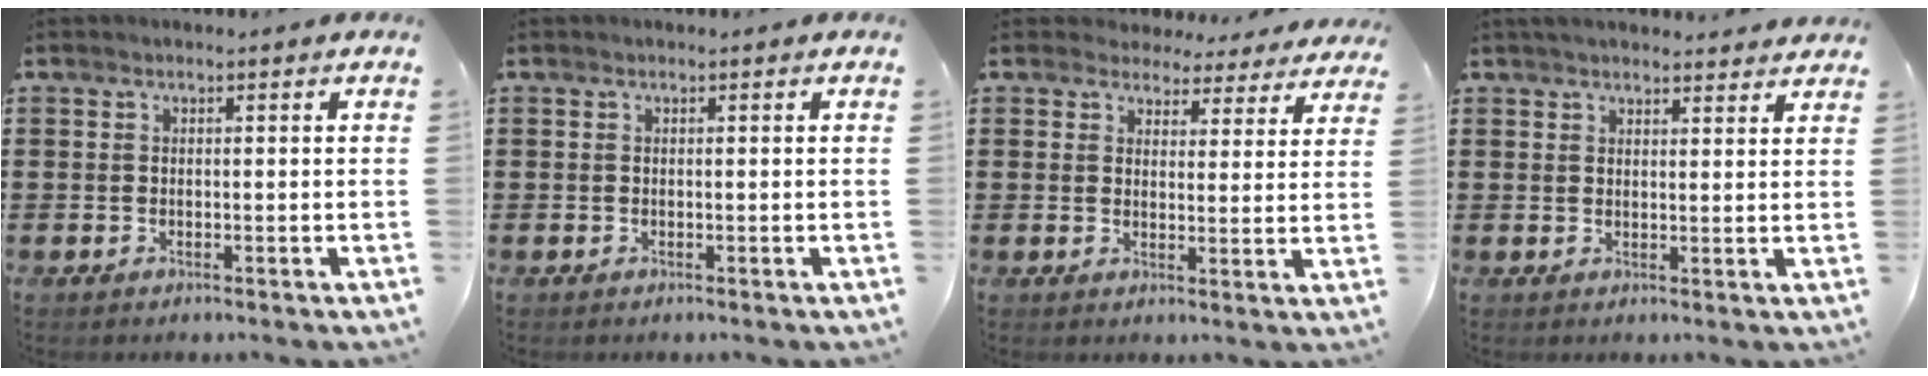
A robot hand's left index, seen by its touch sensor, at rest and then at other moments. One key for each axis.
{"total": 0.0}
{"total": 3.6, "fx": 3.4, "fy": 1.0, "fz": 0.3, "tx": -0.017, "ty": -0.014, "tz": 0.059}
{"total": 2.6, "fx": 2.5, "fy": 0.2, "fz": 0.4, "tx": -0.014, "ty": -0.003, "tz": 0.048}